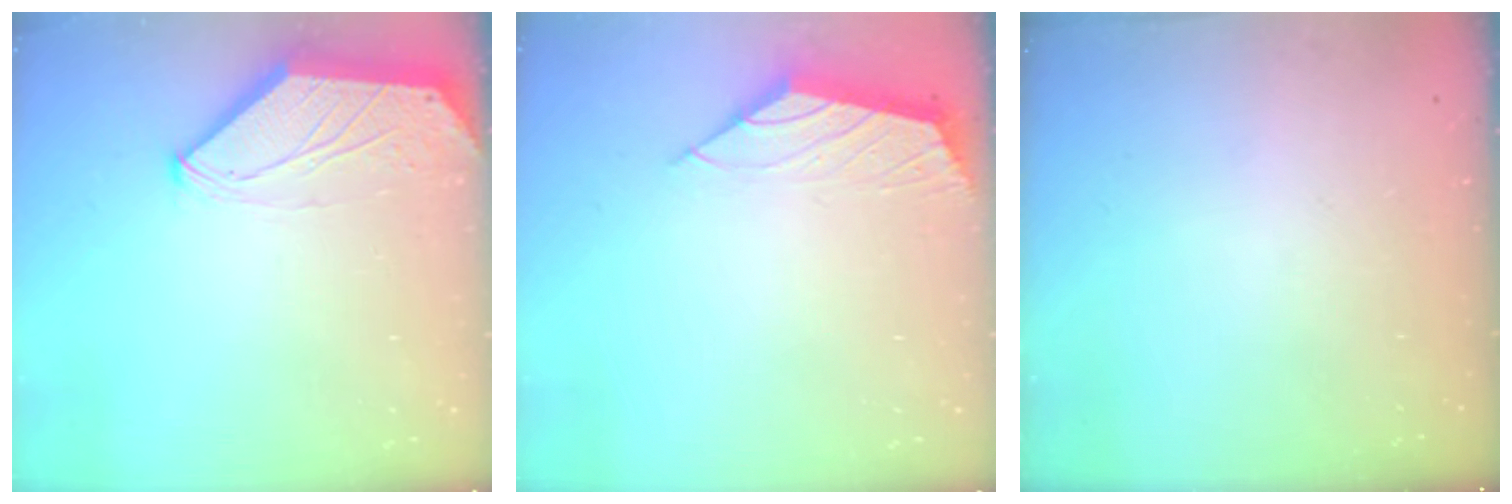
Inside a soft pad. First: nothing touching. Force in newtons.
{"total": 2.0, "press": 2.0, "slide": 0.5}
{"total": 0.0}